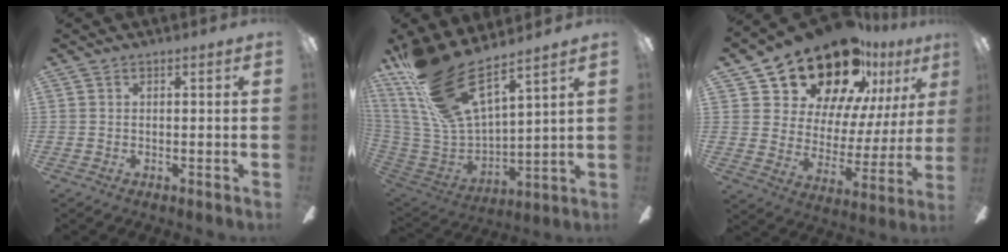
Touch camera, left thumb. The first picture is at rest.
{"total": 21.8, "force": [16.1, 6.4, 13.3], "torque": [-0.290, -0.112, 0.281]}
{"total": 22.3, "force": [17.9, 10.0, 8.8], "torque": [-0.164, -0.117, 0.327]}